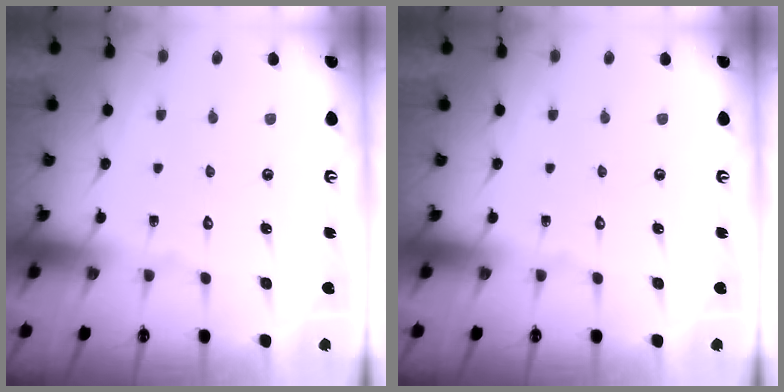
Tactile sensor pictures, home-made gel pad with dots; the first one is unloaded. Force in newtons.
{"total": 0.0}